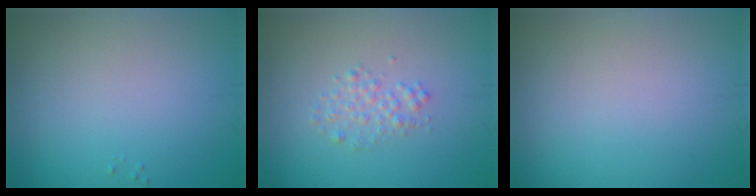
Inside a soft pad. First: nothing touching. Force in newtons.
{"total": 1.5, "press": 1.5, "slide": 0.0}
{"total": 0.0}